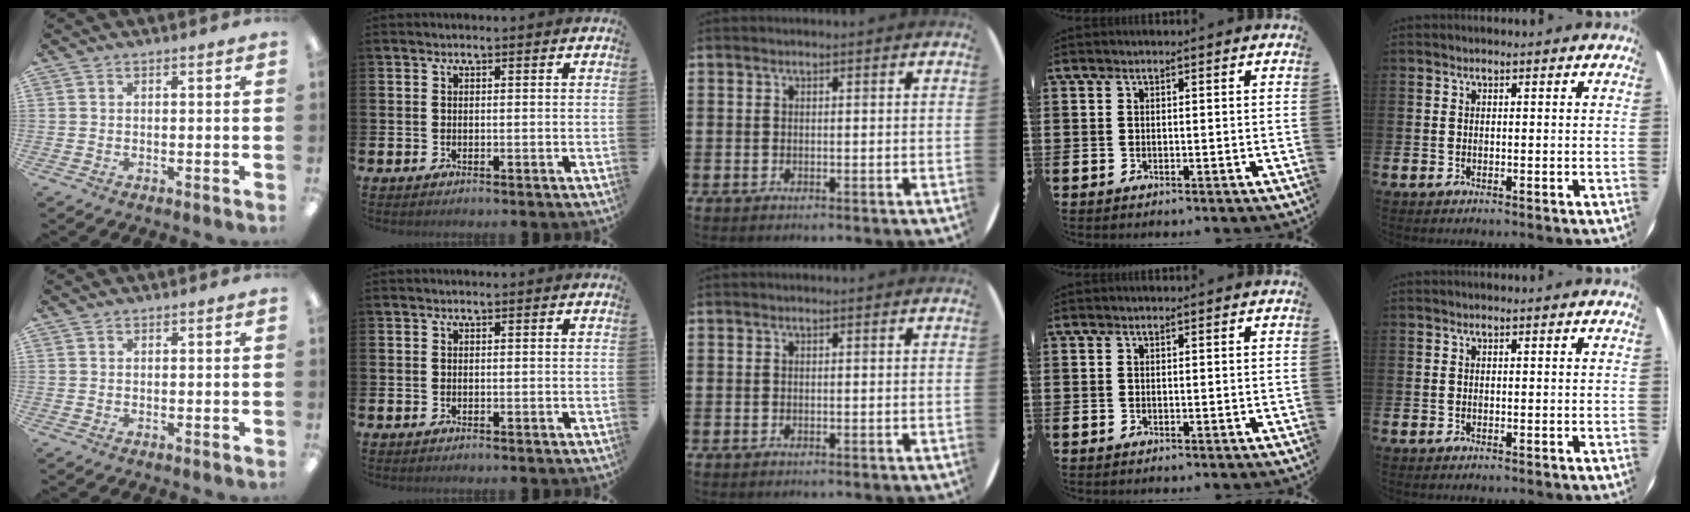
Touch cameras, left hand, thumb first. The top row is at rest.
{}